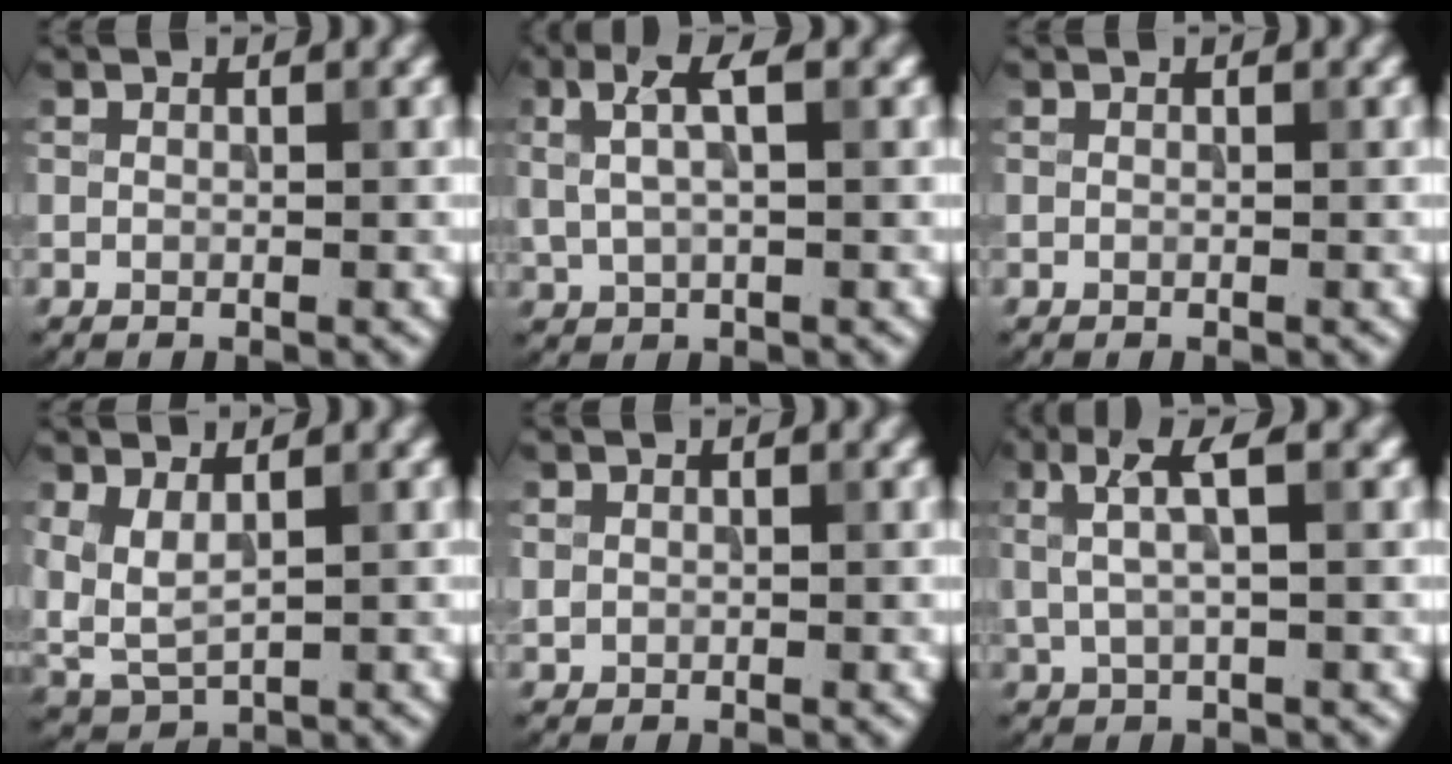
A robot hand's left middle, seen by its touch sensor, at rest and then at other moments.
{"total": 3.4, "force": [1.1, 1.2, 2.9], "torque": [-0.059, 0.006, 0.022]}
{"total": 0.0}
{"total": 3.5, "force": [1.2, 1.8, 2.7], "torque": [-0.067, -0.004, 0.026]}
{"total": 0.7, "force": [0.2, 0.7, 0.2], "torque": [0.000, -0.003, 0.005]}
{"total": 3.4, "force": [1.1, 0.7, 3.2], "torque": [-0.060, 0.004, 0.023]}